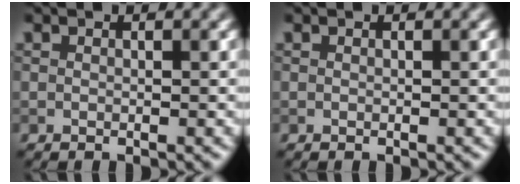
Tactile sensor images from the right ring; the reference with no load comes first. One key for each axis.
{"total": 0.0}